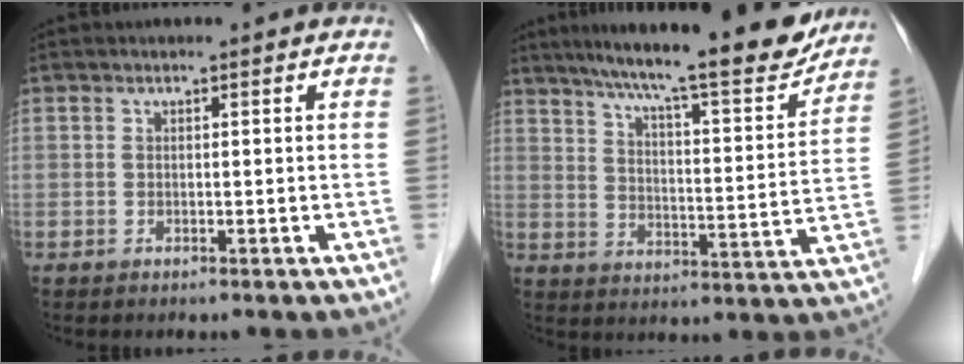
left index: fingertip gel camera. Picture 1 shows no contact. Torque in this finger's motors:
{"motor_torque": [0.37, -0.51, 0.63, 0.14]}